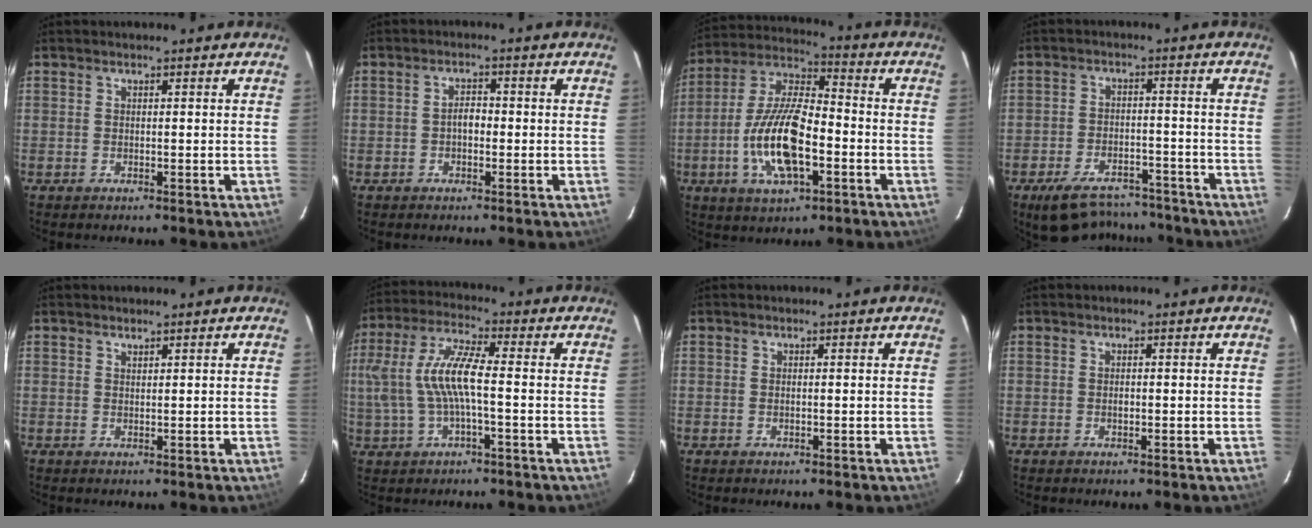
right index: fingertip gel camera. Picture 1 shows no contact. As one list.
[{"total": 2.1, "force": [-0.5, 1.3, 1.6], "torque": [-0.030, 0.009, -0.010]}, {"total": 15.9, "force": [-4.6, 6.1, 14.0], "torque": [-0.291, -0.004, -0.088]}, {"total": 13.6, "force": [-11.0, 5.8, 5.5], "torque": [-0.120, 0.004, -0.150]}, {"total": 0.6, "force": [0.6, 0.1, 0.0], "torque": [-0.001, 0.001, 0.012]}, {"total": 11.0, "force": [-0.7, 2.8, 10.6], "torque": [-0.219, 0.008, -0.008]}, {"total": 0.5, "force": [0.0, 0.2, 0.4], "torque": [-0.010, 0.001, 0.000]}, {"total": 0.9, "force": [-0.2, 0.6, 0.7], "torque": [-0.011, 0.002, -0.002]}]